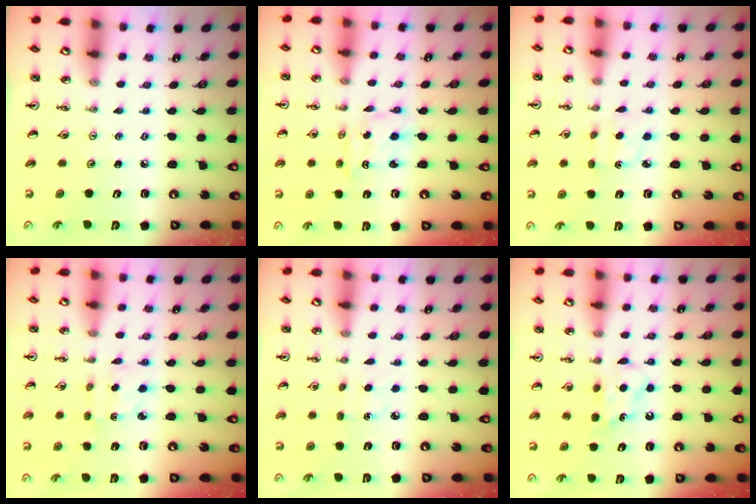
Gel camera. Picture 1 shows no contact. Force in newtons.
{"total": 1.7, "press": 1.7, "slide": 0.0}
{"total": 2.7, "press": 2.6, "slide": 0.4}
{"total": 1.9, "press": 1.7, "slide": 0.8}
{"total": 3.6, "press": 3.6, "slide": 0.5}
{"total": 5.8, "press": 5.8, "slide": 0.6}